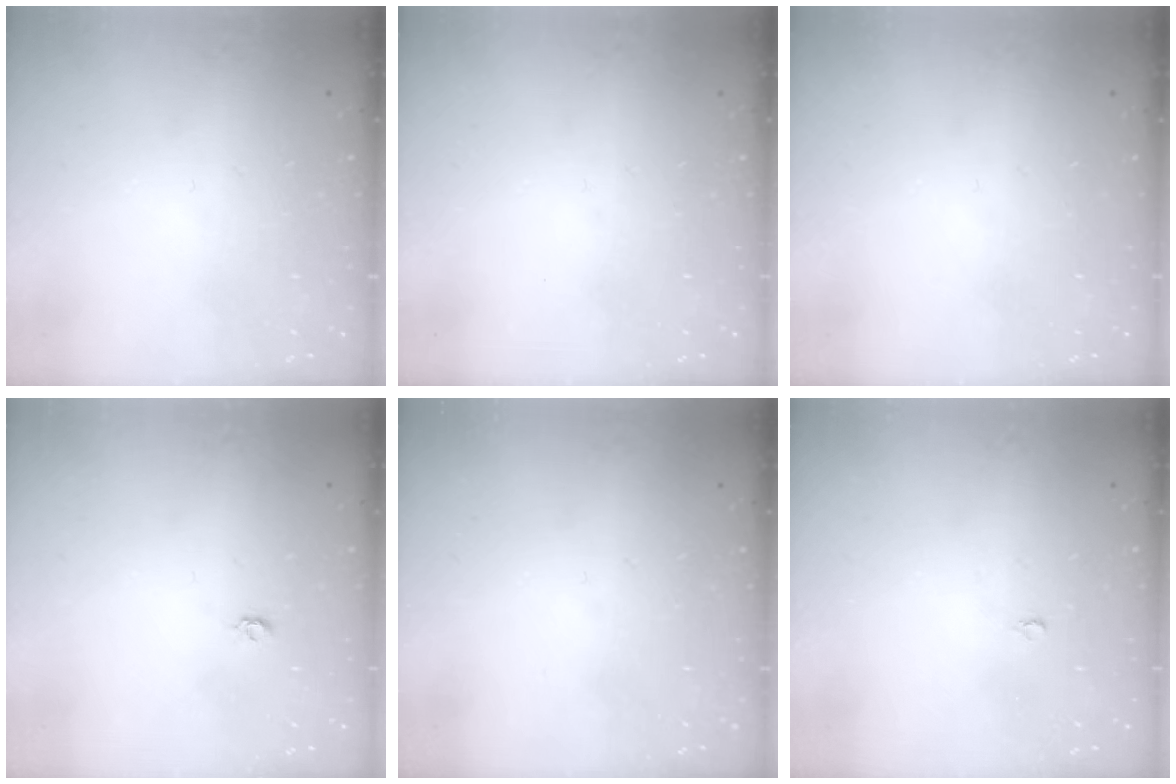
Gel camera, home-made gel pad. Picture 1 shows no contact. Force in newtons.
{"total": 0.0}
{"total": 0.0}
{"total": 4.0, "press": 4.0, "slide": 0.4}
{"total": 0.0}
{"total": 2.0, "press": 2.0, "slide": 0.4}